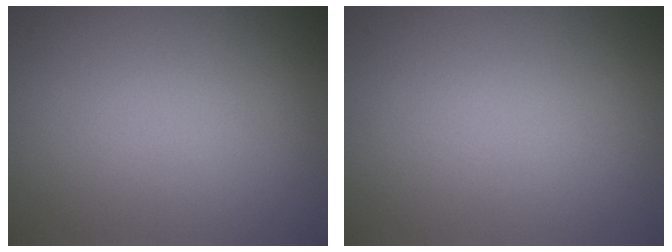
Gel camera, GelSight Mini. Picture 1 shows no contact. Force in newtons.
{"total": 0.0}